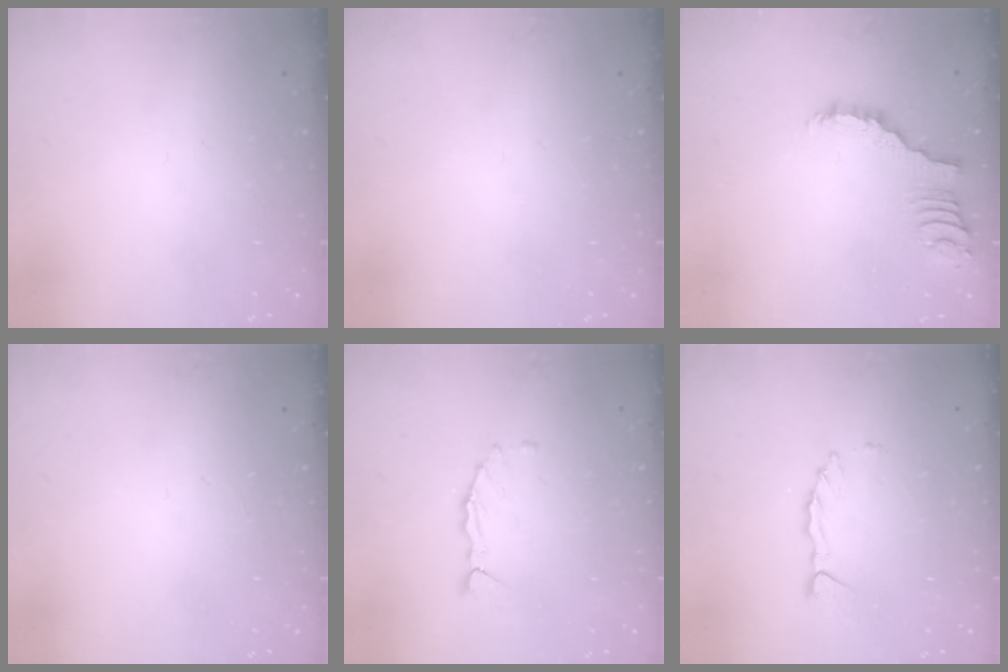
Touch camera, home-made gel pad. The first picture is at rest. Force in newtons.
{"total": 0.0}
{"total": 2.2, "press": 2.1, "slide": 0.4}
{"total": 0.0}
{"total": 1.0, "press": 1.0, "slide": 0.2}
{"total": 1.4, "press": 1.4, "slide": 0.2}